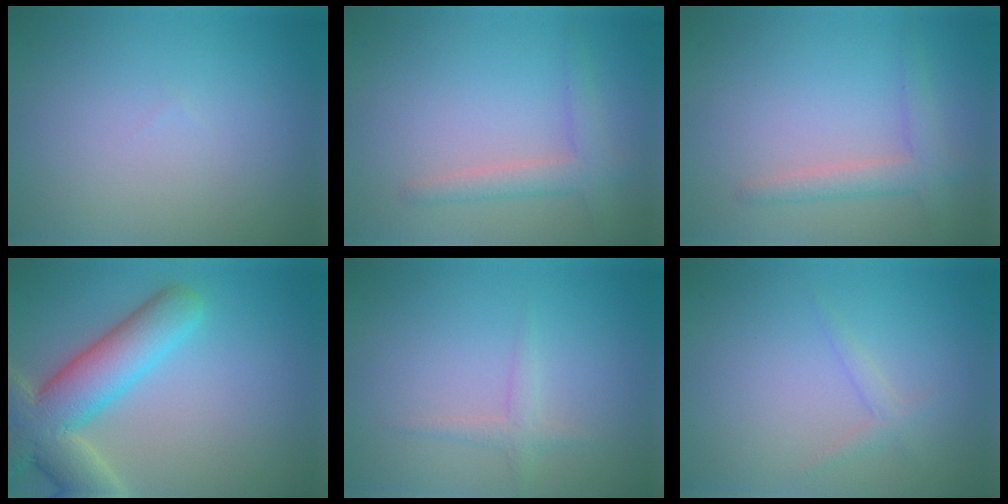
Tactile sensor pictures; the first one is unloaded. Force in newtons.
{"total": 2.5, "press": 2.5, "slide": 0.1}
{"total": 2.5, "press": 2.5, "slide": 0.1}
{"total": 8.8, "press": 8.8, "slide": 0.8}
{"total": 1.3, "press": 1.3, "slide": 0.0}
{"total": 1.1, "press": 1.1, "slide": 0.1}